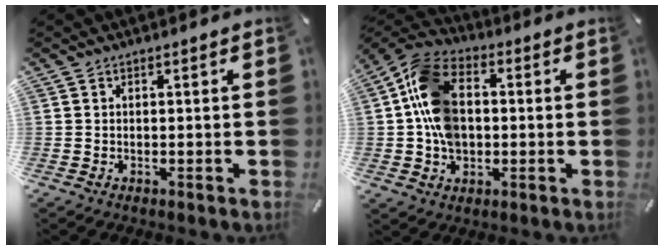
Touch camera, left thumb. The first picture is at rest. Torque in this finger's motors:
{"motor_torque": [1.67, 2.78, 0.81, 0.33, 0.25]}